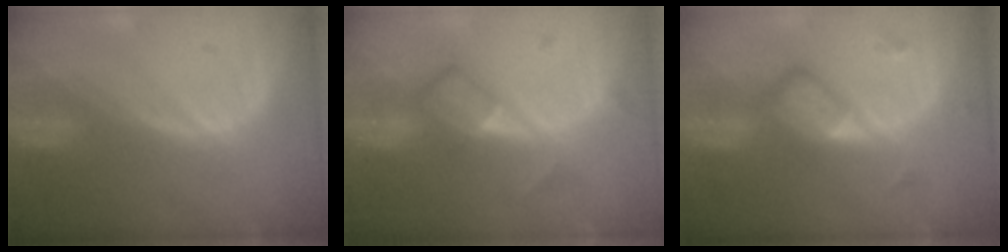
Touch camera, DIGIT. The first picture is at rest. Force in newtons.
{"total": 4.9, "press": 4.8, "slide": 0.6}
{"total": 5.8, "press": 5.1, "slide": 2.7}